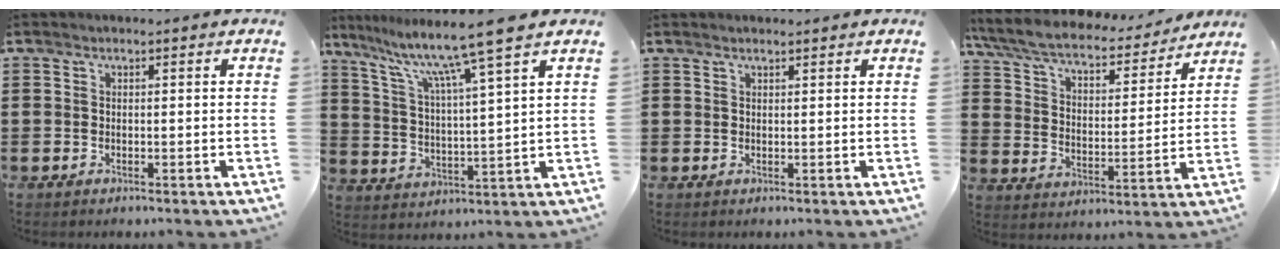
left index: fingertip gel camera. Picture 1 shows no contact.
{"total": 9.8, "force": [7.7, -1.1, 5.9], "torque": [-0.142, -0.043, 0.122]}
{"total": 0.8, "force": [0.8, 0.0, 0.3], "torque": [-0.006, 0.000, 0.015]}
{"total": 6.9, "force": [6.1, 1.1, 3.0], "torque": [-0.085, -0.041, 0.103]}